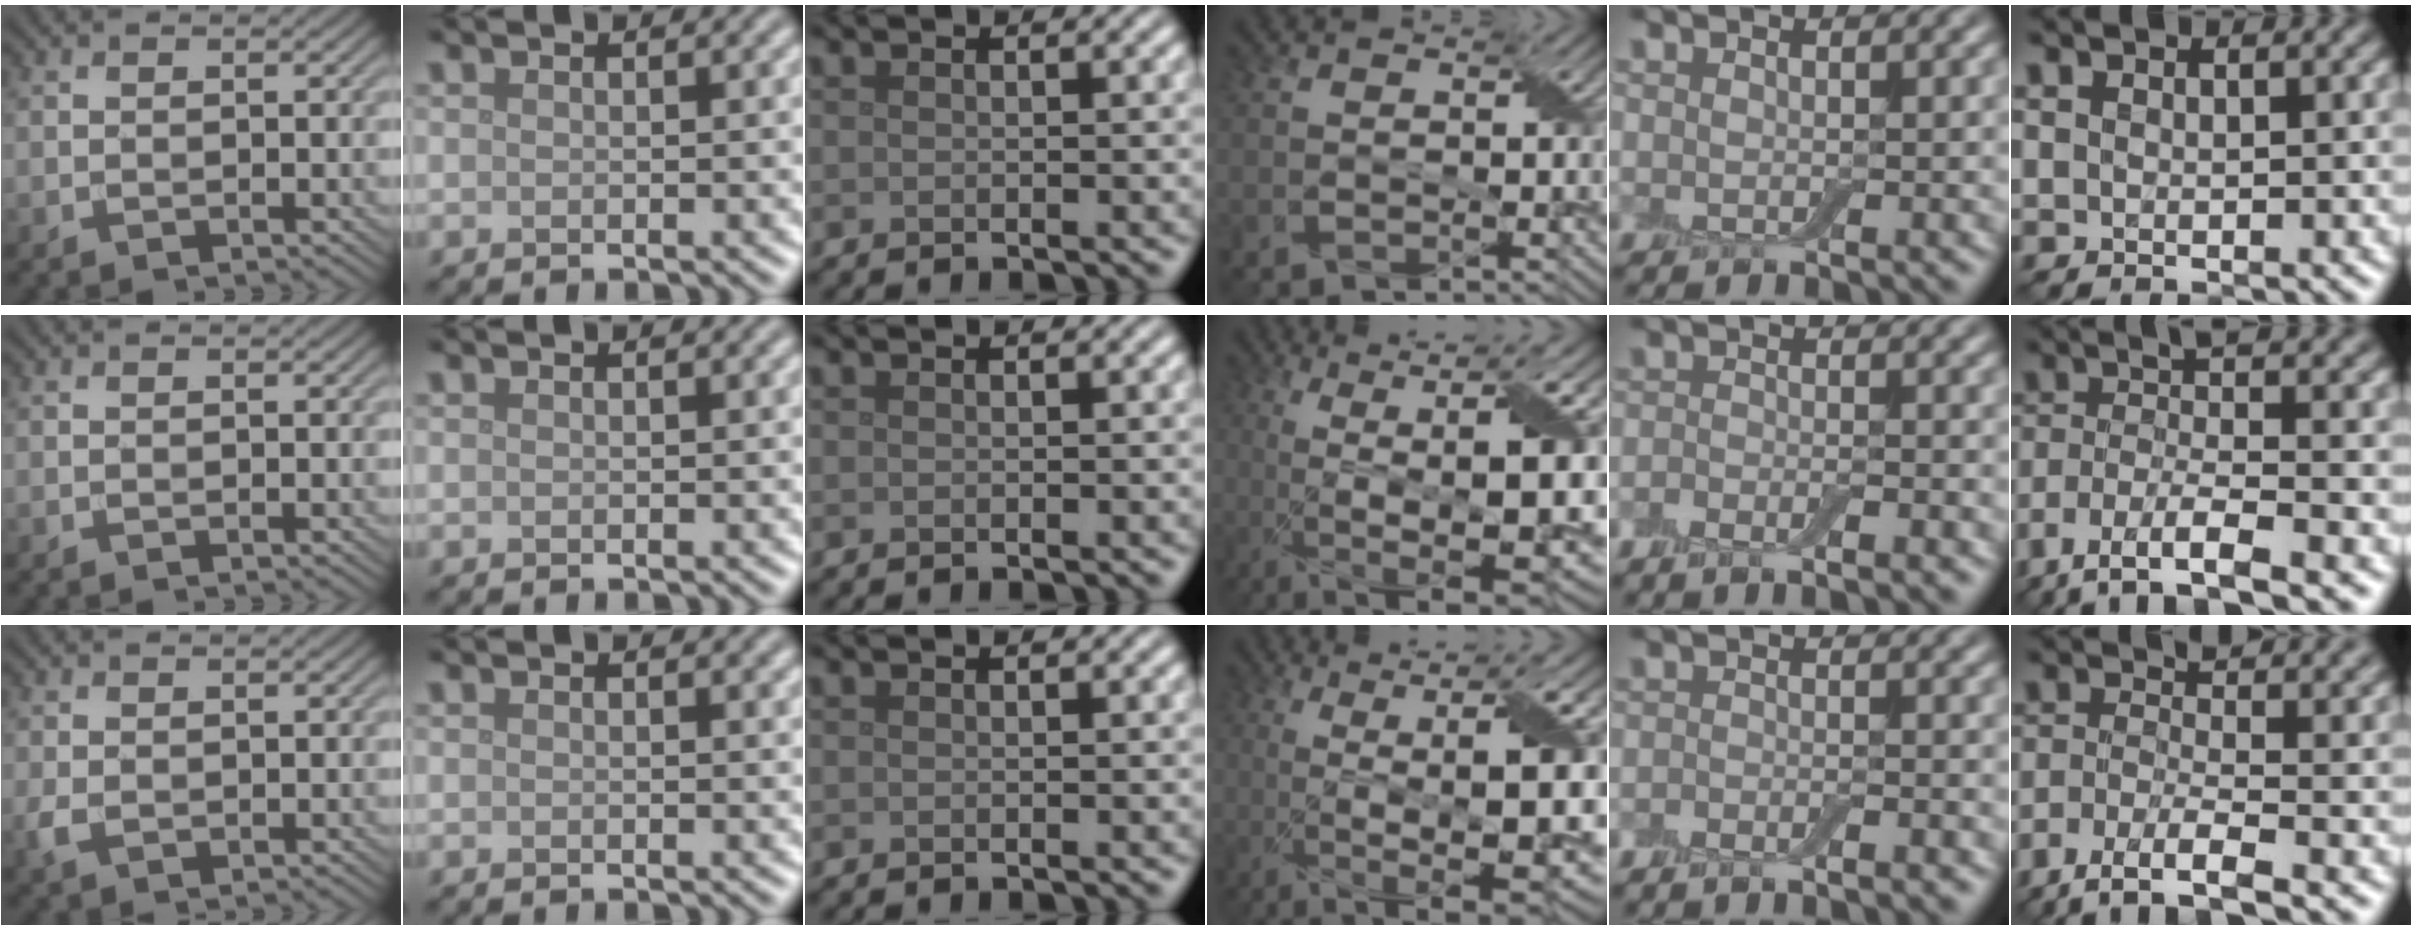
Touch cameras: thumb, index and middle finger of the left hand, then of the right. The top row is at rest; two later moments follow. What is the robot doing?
{"motion": "peel", "object": "bubble wrap"}